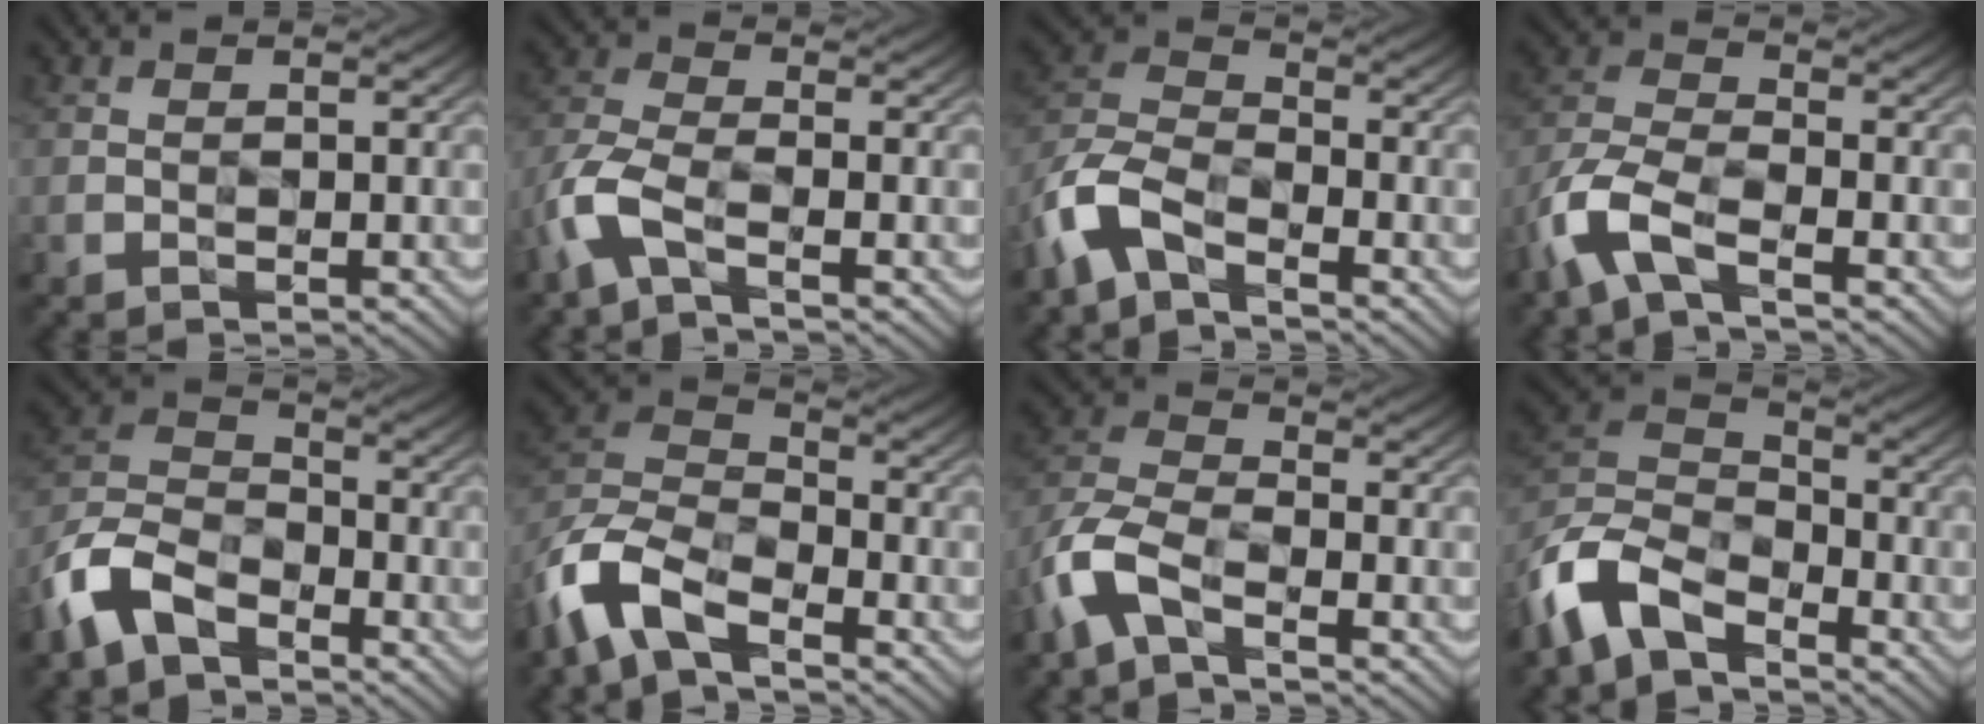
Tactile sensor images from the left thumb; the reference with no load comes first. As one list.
[{"total": 5.8, "force": [-3.2, 2.0, 4.4], "torque": [-0.117, 0.000, -0.083]}, {"total": 8.0, "force": [-5.4, 3.1, 5.0], "torque": [-0.121, 0.002, -0.130]}, {"total": 7.9, "force": [-4.9, 2.7, 5.5], "torque": [-0.140, -0.001, -0.118]}, {"total": 9.3, "force": [-6.1, 4.7, 5.2], "torque": [-0.127, -0.005, -0.140]}, {"total": 11.0, "force": [-7.7, 4.2, 6.7], "torque": [-0.158, -0.007, -0.171]}, {"total": 7.5, "force": [-4.5, 2.9, 5.2], "torque": [-0.133, 0.002, -0.112]}, {"total": 11.3, "force": [-8.1, 5.1, 6.0], "torque": [-0.150, -0.011, -0.181]}]